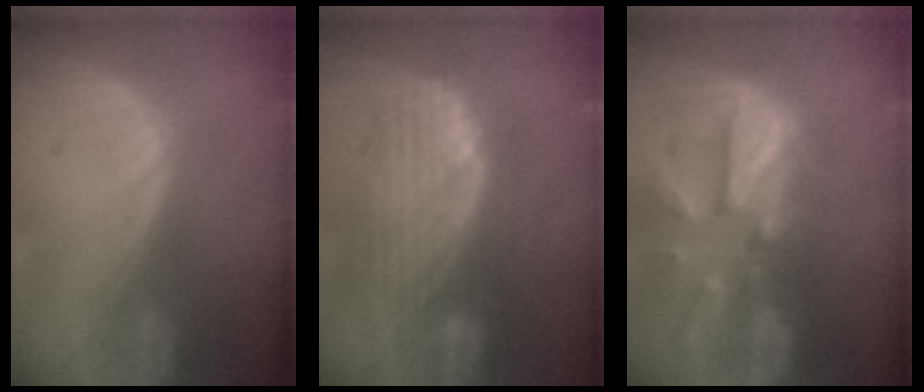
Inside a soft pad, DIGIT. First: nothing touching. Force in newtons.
{"total": 10.0, "press": 8.8, "slide": 4.7}
{"total": 12.2, "press": 10.6, "slide": 5.9}